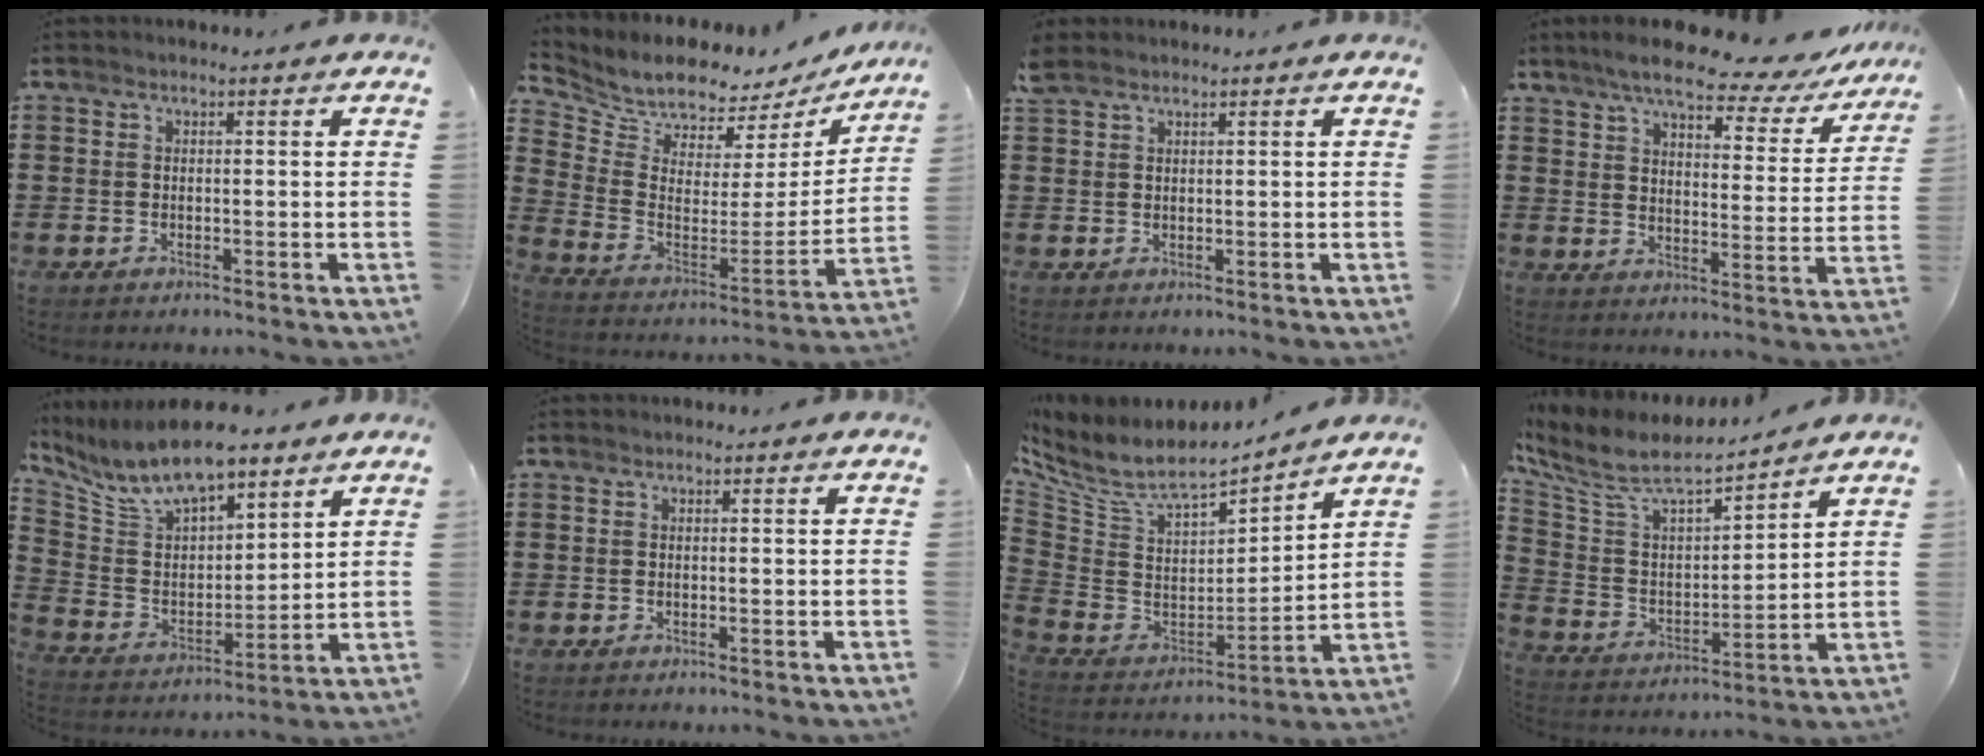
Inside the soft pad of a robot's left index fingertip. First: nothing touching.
{"total": 7.2, "force": [7.1, 1.1, 0.1], "torque": [-0.053, -0.069, 0.123]}
{"total": 1.9, "force": [1.6, 0.7, 0.8], "torque": [-0.019, 0.003, 0.031]}
{"total": 8.7, "force": [7.4, 1.2, 4.4], "torque": [-0.091, -0.042, 0.122]}
{"total": 10.8, "force": [8.9, 3.5, 4.9], "torque": [-0.133, -0.032, 0.162]}
{"total": 0.0}
{"total": 6.8, "force": [5.5, 2.1, 3.5], "torque": [-0.097, -0.044, 0.090]}
{"total": 7.8, "force": [6.5, 2.1, 3.7], "torque": [-0.105, -0.040, 0.108]}